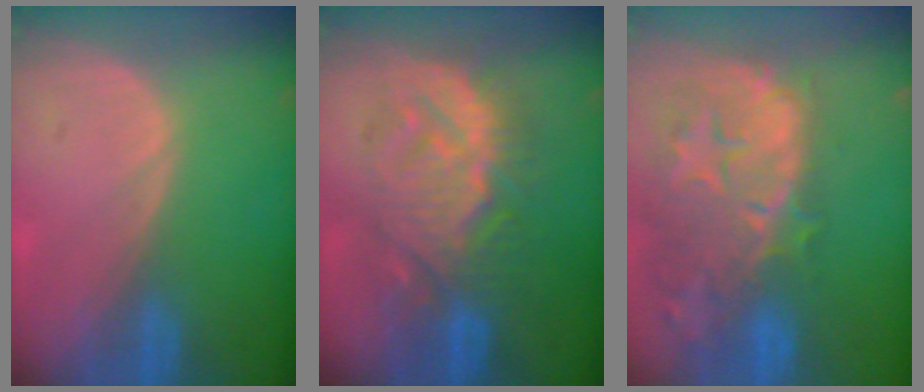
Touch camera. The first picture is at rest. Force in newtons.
{"total": 9.6, "press": 9.6, "slide": 0.4}
{"total": 14.6, "press": 11.7, "slide": 8.7}